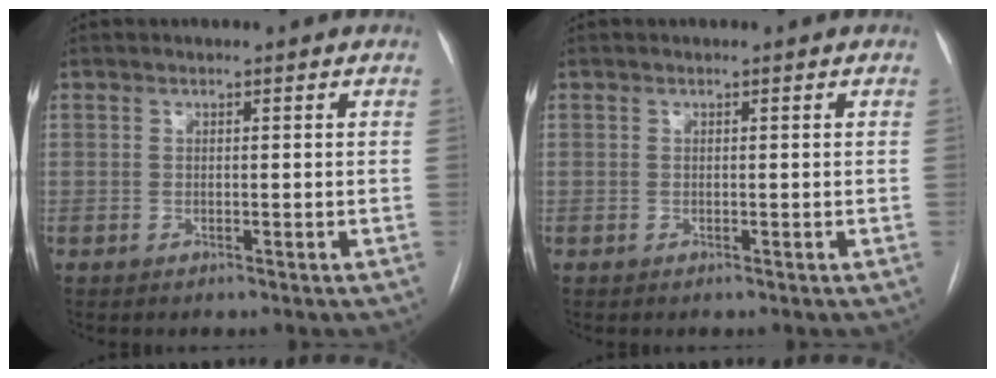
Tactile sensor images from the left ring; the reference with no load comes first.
{"total": 0.0}